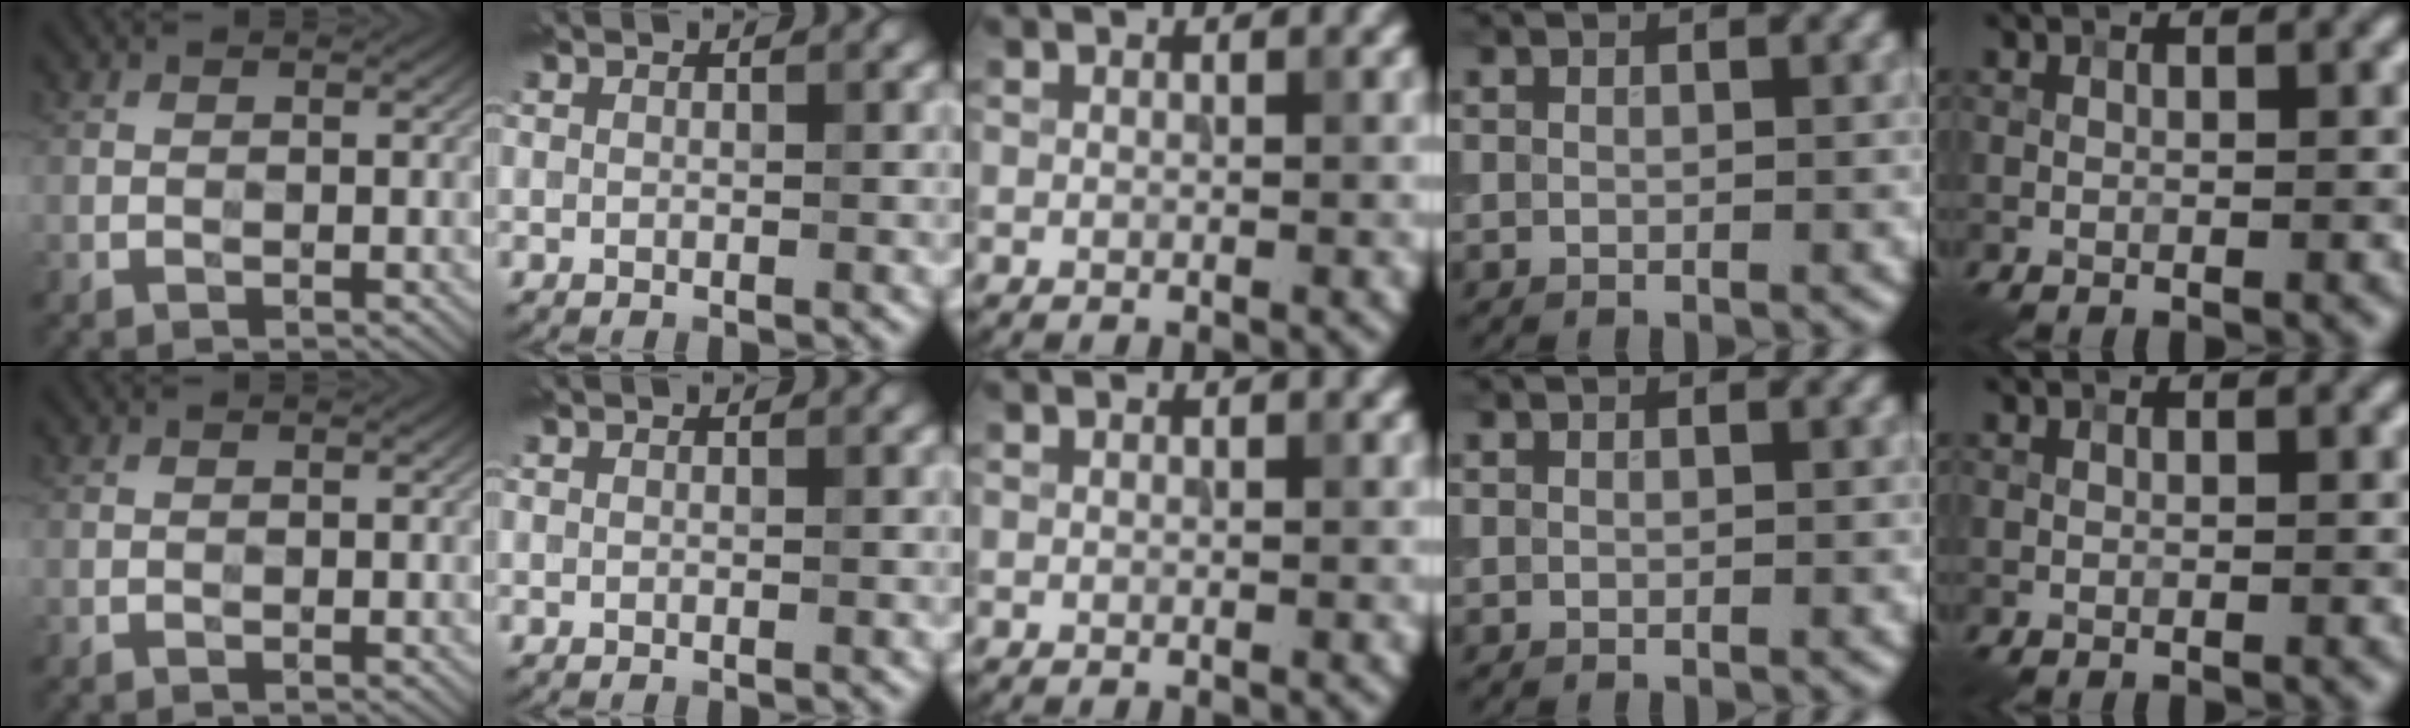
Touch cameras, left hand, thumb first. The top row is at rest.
{}